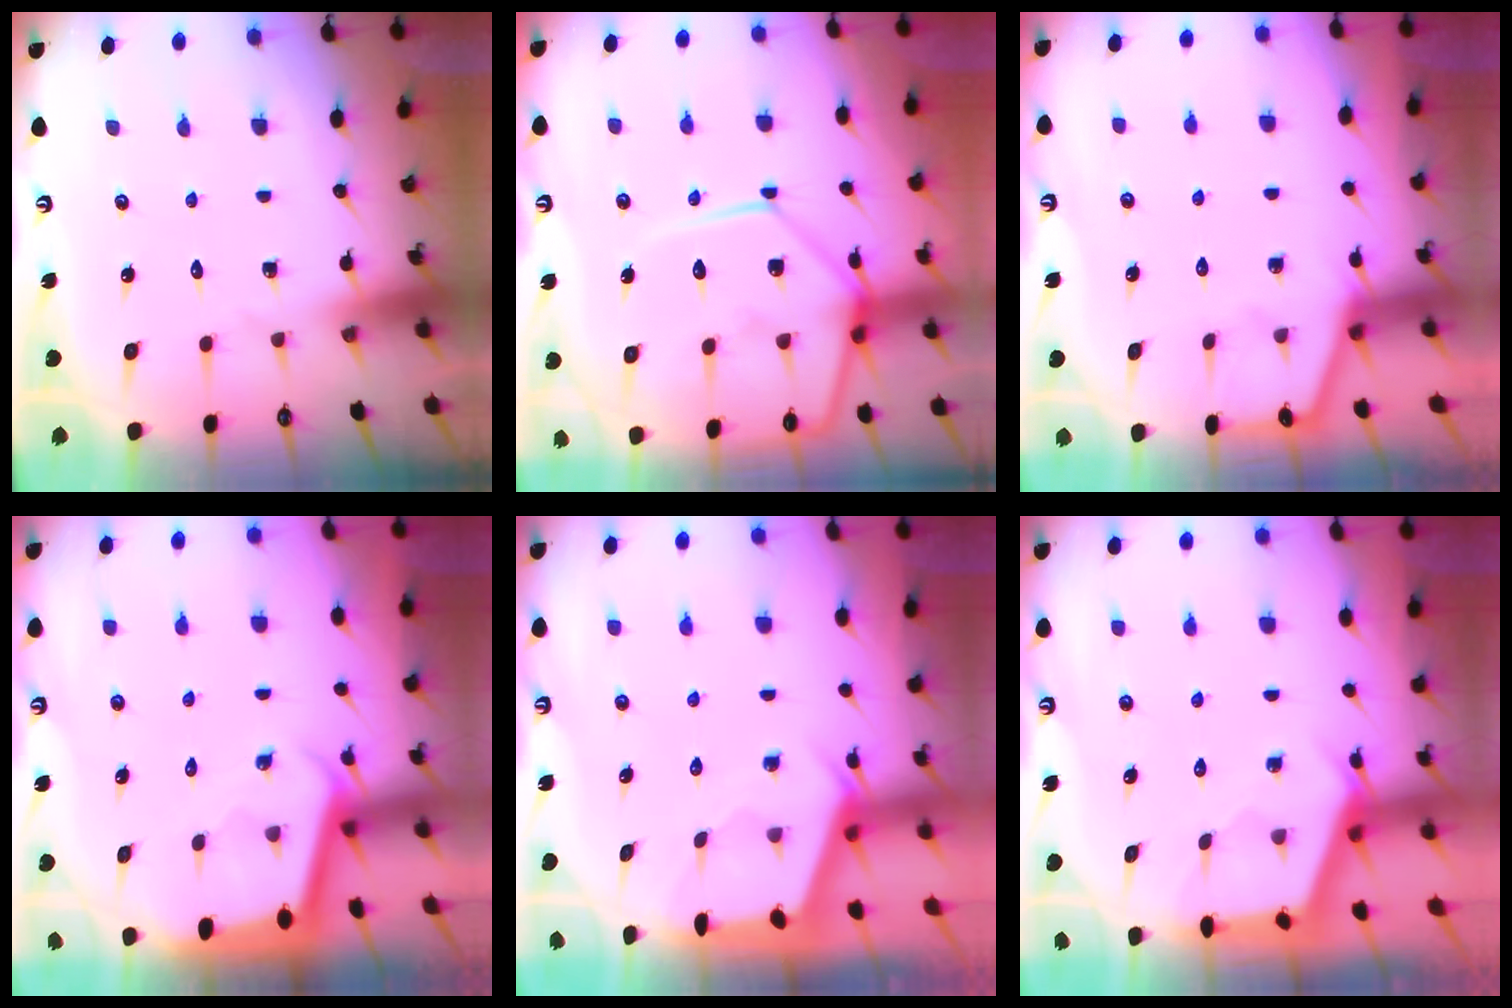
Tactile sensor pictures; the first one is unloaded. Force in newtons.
{"total": 16.4, "press": 16.4, "slide": 1.5}
{"total": 1.6, "press": 1.6, "slide": 0.3}
{"total": 1.9, "press": 1.9, "slide": 0.1}
{"total": 2.1, "press": 2.1, "slide": 0.3}
{"total": 2.7, "press": 2.7, "slide": 0.3}